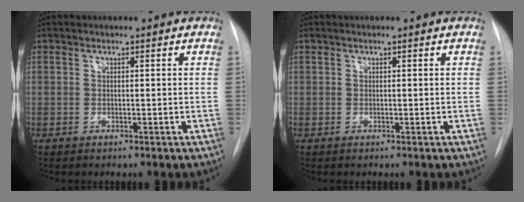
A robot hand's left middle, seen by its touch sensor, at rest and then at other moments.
{"total": 0.0}